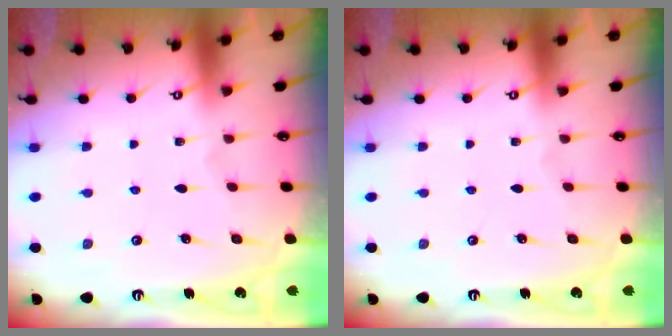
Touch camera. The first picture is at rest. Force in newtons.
{"total": 0.0}